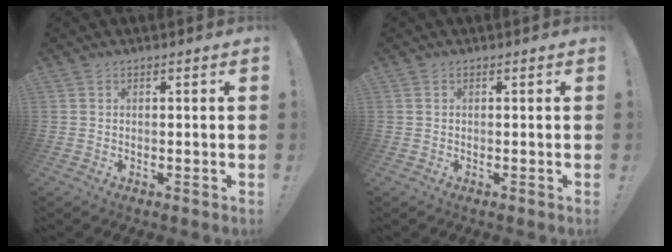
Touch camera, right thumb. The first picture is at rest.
{"total": 0.0}